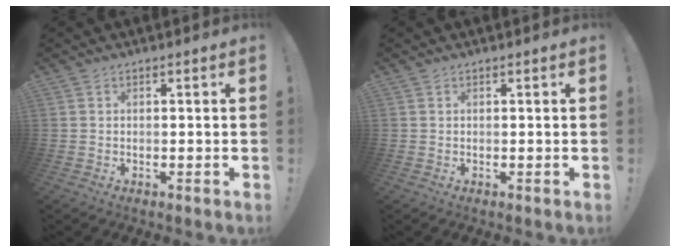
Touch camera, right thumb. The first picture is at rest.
{"total": 0.0}